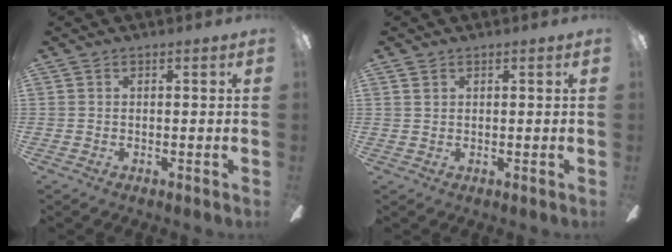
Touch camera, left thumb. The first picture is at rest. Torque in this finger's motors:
{"motor_torque": [0.07, -0.21, -0.23, 0.05, -0.01]}